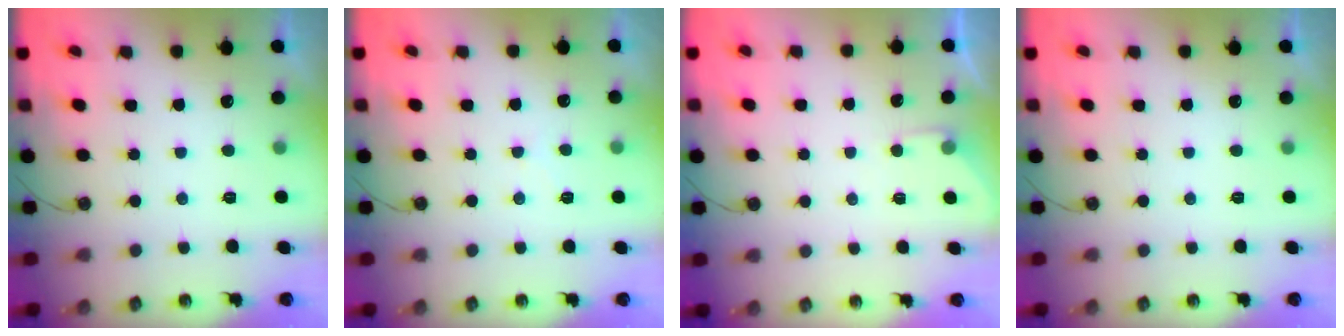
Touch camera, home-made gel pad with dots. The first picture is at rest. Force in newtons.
{"total": 5.0, "press": 4.9, "slide": 0.8}
{"total": 3.0, "press": 3.0, "slide": 0.4}
{"total": 0.0}